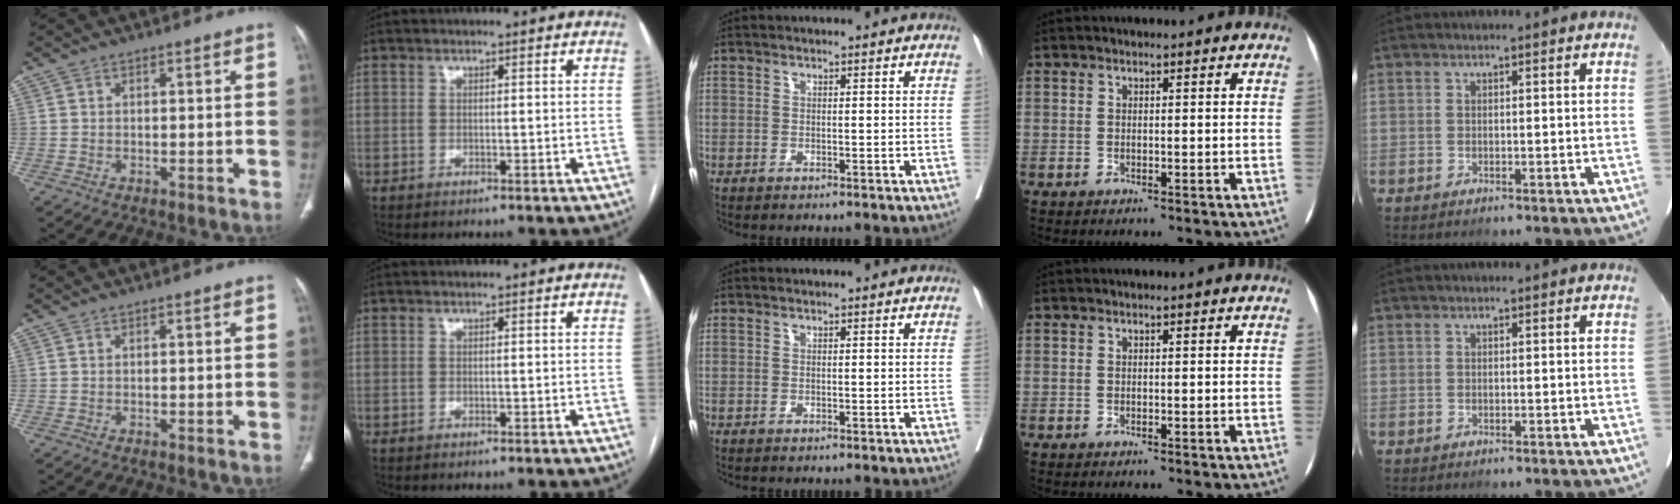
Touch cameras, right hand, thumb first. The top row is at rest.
{}